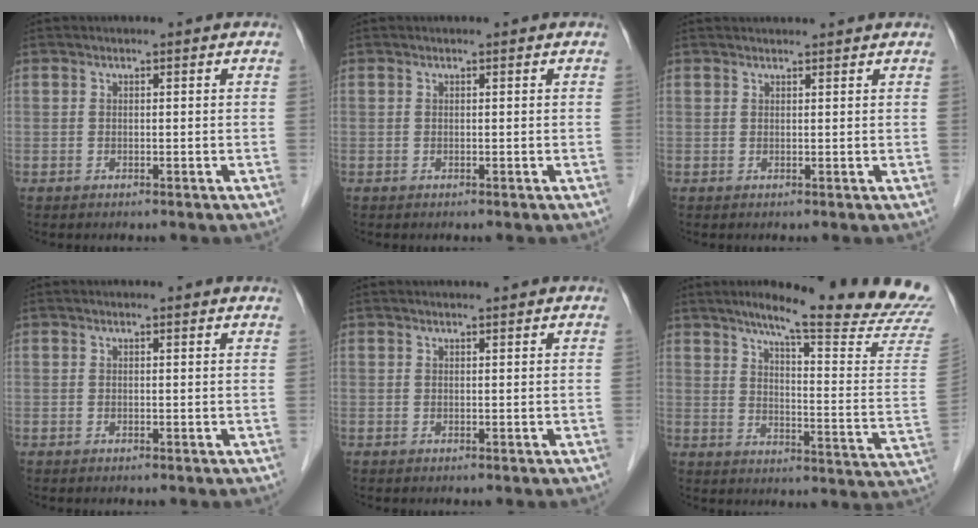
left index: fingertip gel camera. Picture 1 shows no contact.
{"total": 0.0}
{"total": 4.3, "force": [4.2, 0.1, 1.0], "torque": [-0.009, 0.027, 0.050]}
{"total": 1.3, "force": [1.3, 0.0, 0.2], "torque": [-0.017, 0.000, 0.011]}
{"total": 1.6, "force": [1.6, -0.1, 0.5], "torque": [-0.008, 0.009, 0.025]}
{"total": 22.3, "force": [18.9, -1.3, 11.8], "torque": [-0.164, -0.080, 0.236]}